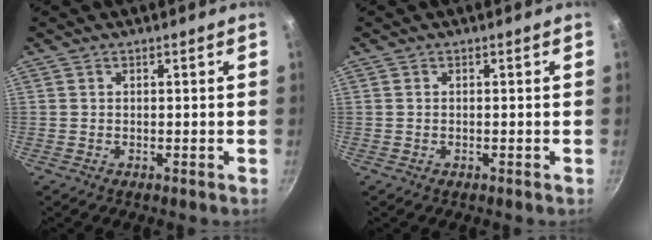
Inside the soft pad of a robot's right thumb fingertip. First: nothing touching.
{"total": 0.0}